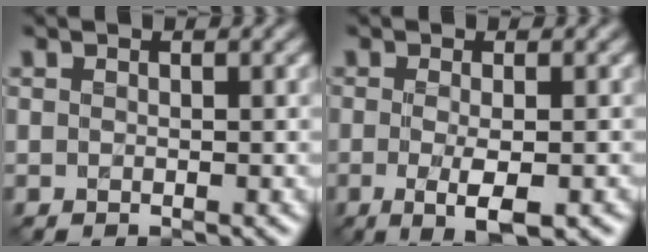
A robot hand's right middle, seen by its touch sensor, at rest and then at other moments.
{"total": 3.4, "force": [-0.9, 0.6, 3.2], "torque": [-0.058, -0.009, -0.013]}